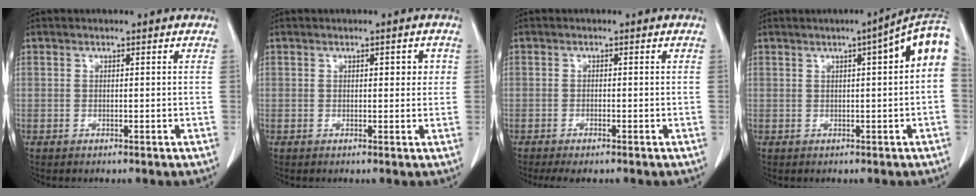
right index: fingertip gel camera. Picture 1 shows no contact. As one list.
[{"total": 2.2, "force": [0.6, 1.1, 1.9], "torque": [-0.018, 0.004, 0.005]}, {"total": 2.8, "force": [-2.1, 0.6, 1.8], "torque": [-0.028, -0.006, -0.028]}, {"total": 8.6, "force": [2.8, 0.7, 8.1], "torque": [-0.094, 0.030, 0.025]}]